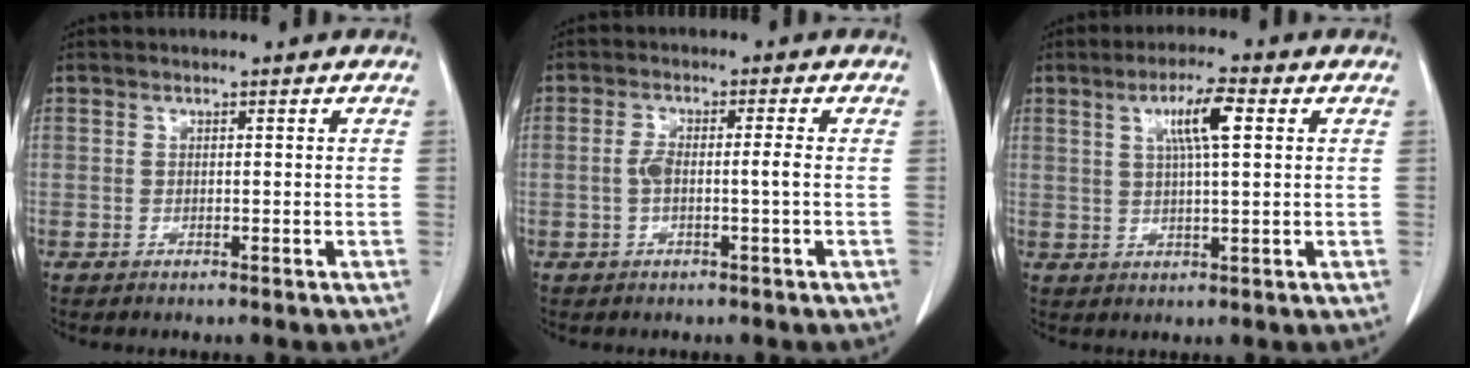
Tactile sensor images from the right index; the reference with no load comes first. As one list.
[{"total": 3.3, "force": [-0.4, 0.4, 3.2], "torque": [-0.066, 0.011, -0.003]}, {"total": 6.4, "force": [2.2, 0.5, 5.9], "torque": [-0.108, 0.006, 0.038]}]